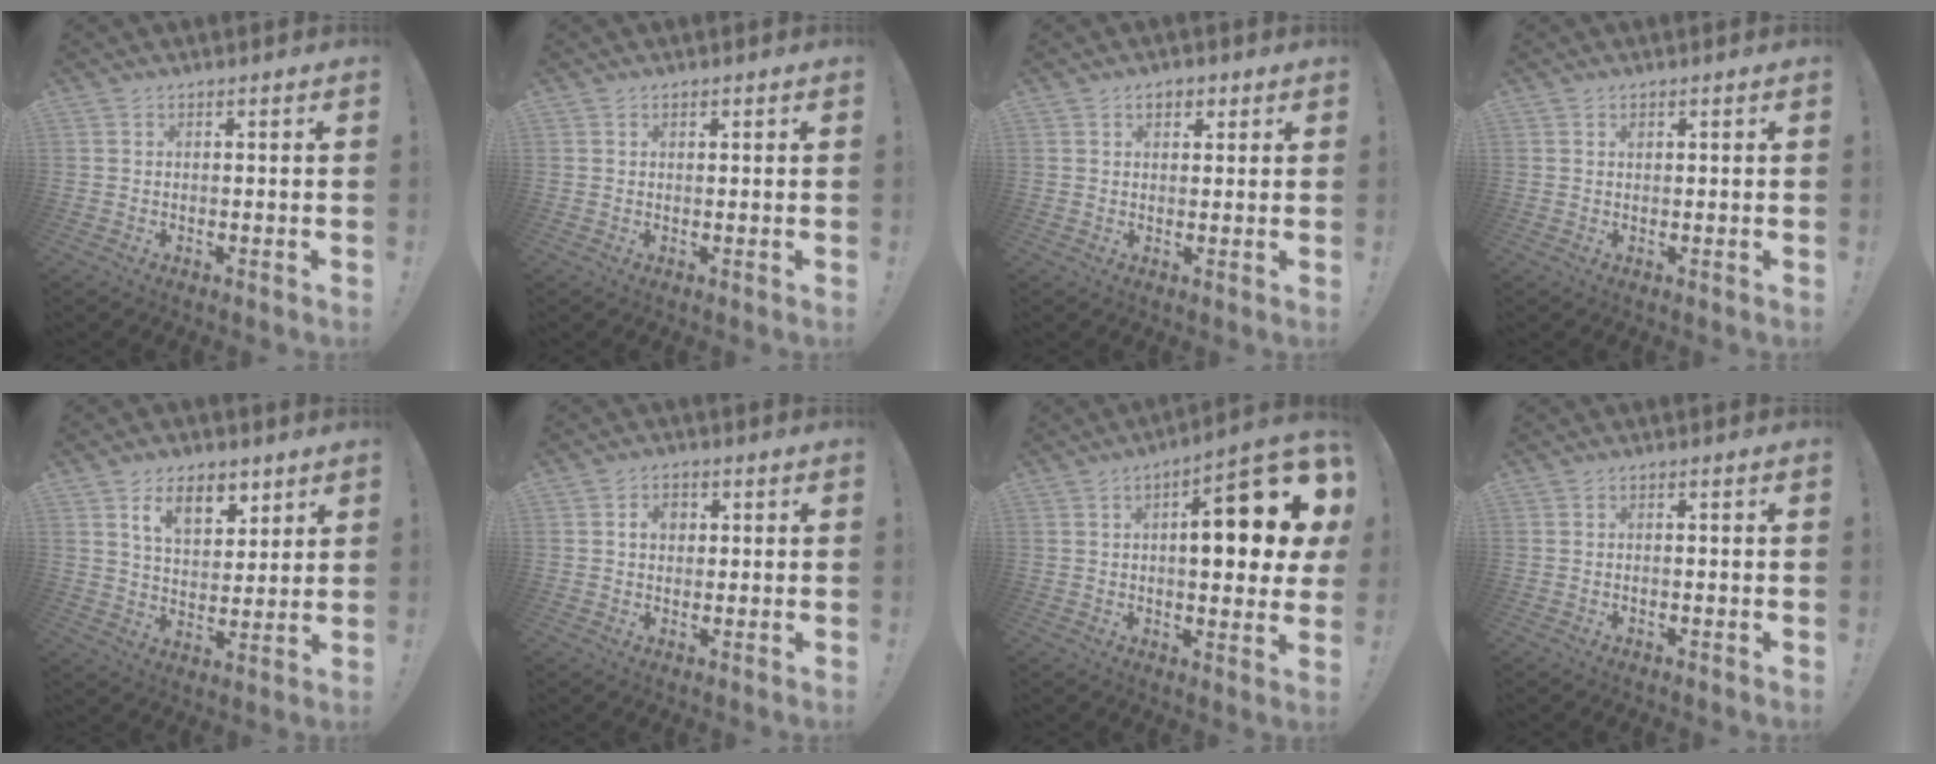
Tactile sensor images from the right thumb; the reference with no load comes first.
{"total": 0.6, "force": [0.5, 0.3, 0.2], "torque": [0.003, -0.002, 0.009]}
{"total": 3.2, "force": [1.4, 2.1, 1.9], "torque": [-0.026, 0.003, 0.023]}
{"total": 0.5, "force": [0.4, 0.3, 0.2], "torque": [-0.003, 0.000, 0.008]}
{"total": 11.2, "force": [6.4, 6.3, 6.6], "torque": [-0.095, -0.025, 0.116]}
{"total": 4.2, "force": [0.8, 3.2, 2.6], "torque": [-0.041, 0.003, 0.011]}
{"total": 17.9, "force": [3.5, 5.5, 16.7], "torque": [-0.213, -0.016, 0.041]}
{"total": 0.6, "force": [-0.5, 0.1, 0.3], "torque": [-0.007, 0.002, -0.008]}